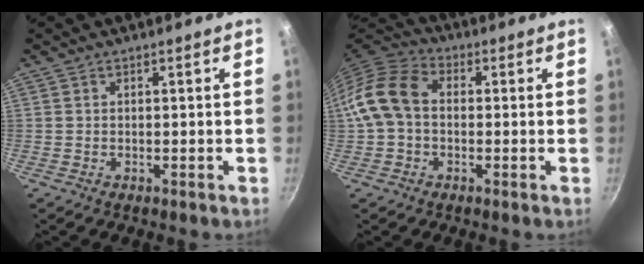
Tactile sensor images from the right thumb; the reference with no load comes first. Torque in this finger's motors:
{"motor_torque": [0.29, 1.61, 0.50, -0.51, 0.15]}